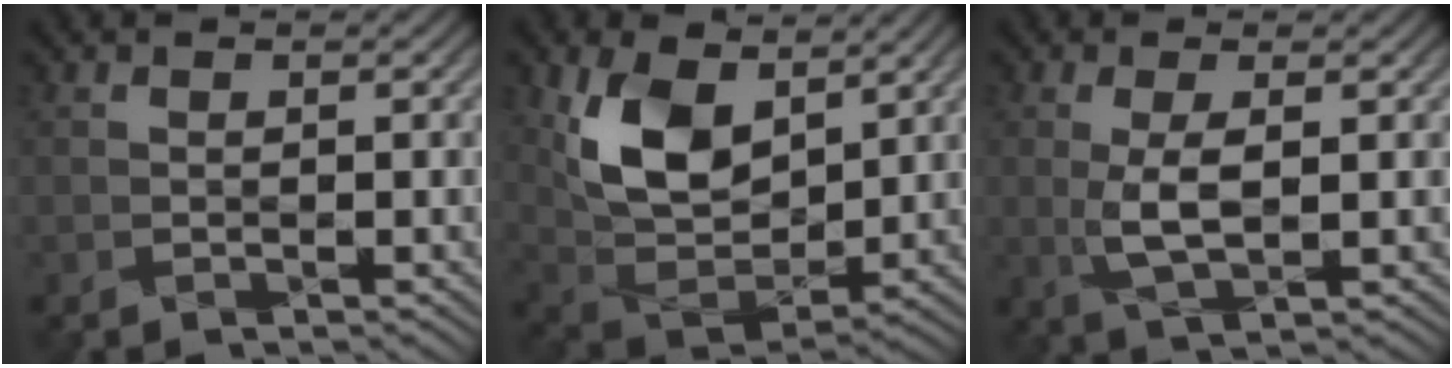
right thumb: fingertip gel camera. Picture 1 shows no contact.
{"total": 10.0, "force": [4.4, 6.0, 6.6], "torque": [-0.148, -0.012, 0.092]}
{"total": 3.6, "force": [0.2, 1.1, 3.5], "torque": [-0.078, -0.004, 0.006]}